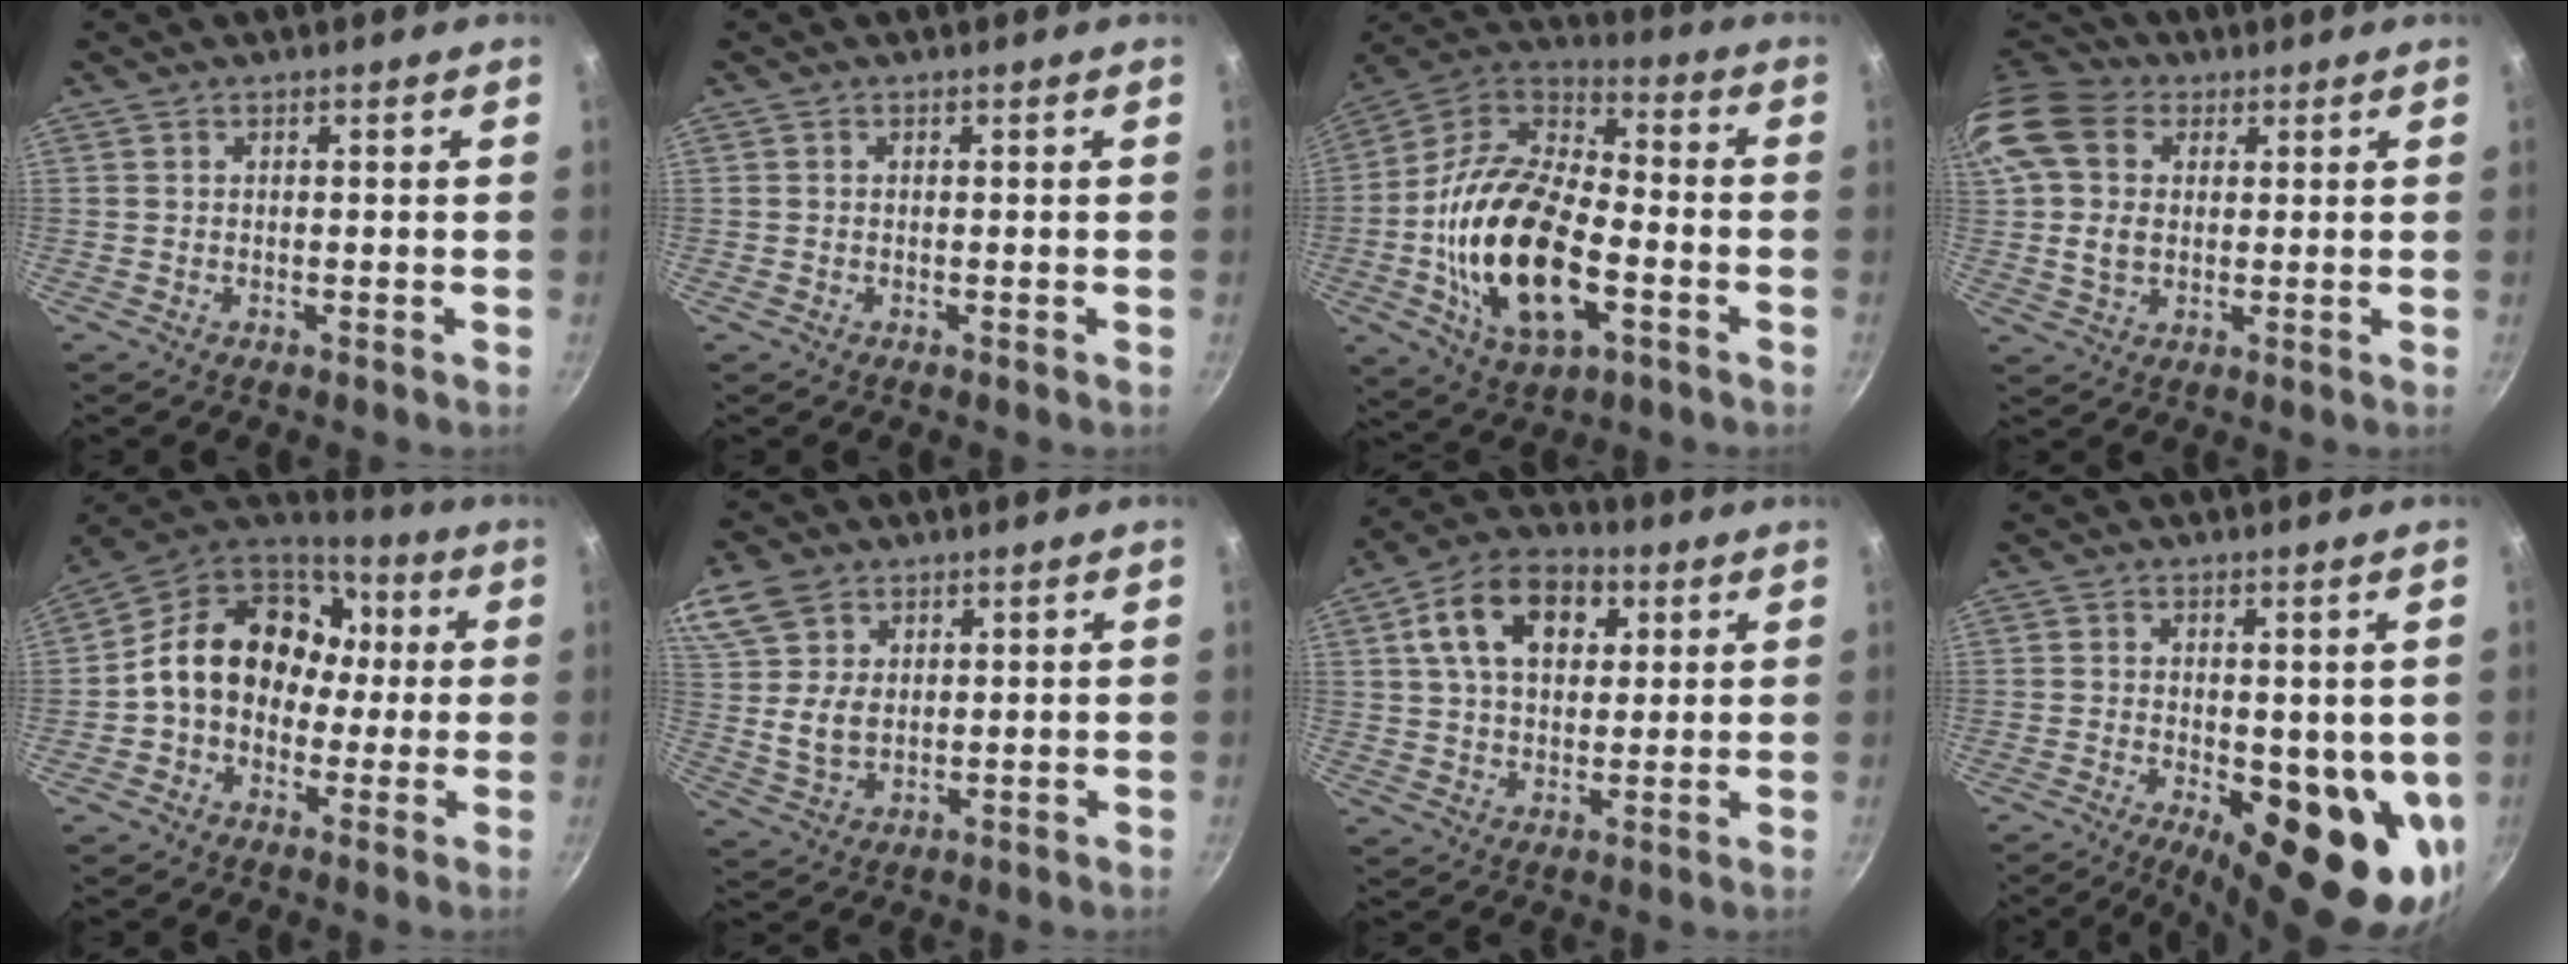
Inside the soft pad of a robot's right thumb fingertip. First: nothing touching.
{"total": 0.0}
{"total": 24.5, "force": [-5.6, 13.3, 19.8], "torque": [-0.366, 0.030, -0.109]}
{"total": 17.2, "force": [4.6, 12.8, 10.5], "torque": [-0.219, 0.020, 0.075]}
{"total": 17.9, "force": [1.0, 14.2, 10.9], "torque": [-0.142, 0.052, 0.002]}
{"total": 11.1, "force": [4.9, 7.8, 6.2], "torque": [-0.109, -0.014, 0.098]}
{"total": 14.0, "force": [4.7, 9.3, 9.4], "torque": [-0.137, 0.006, 0.066]}
{"total": 16.9, "force": [-3.0, 7.2, 15.0], "torque": [-0.170, -0.031, -0.031]}